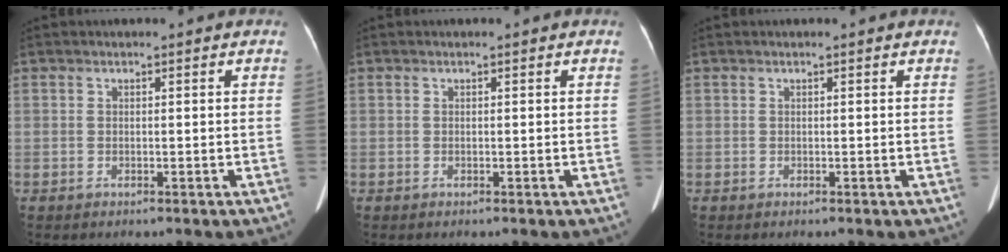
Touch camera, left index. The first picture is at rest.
{"total": 0.0}
{"total": 0.0}